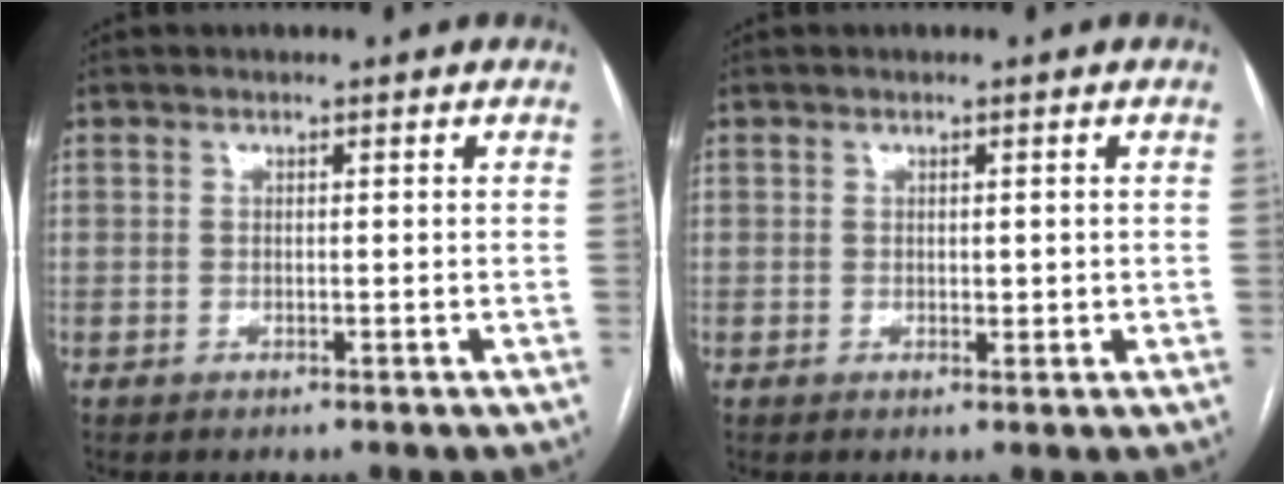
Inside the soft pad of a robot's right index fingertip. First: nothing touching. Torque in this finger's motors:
{"motor_torque": [-0.47, 0.58, -0.04, 0.00]}